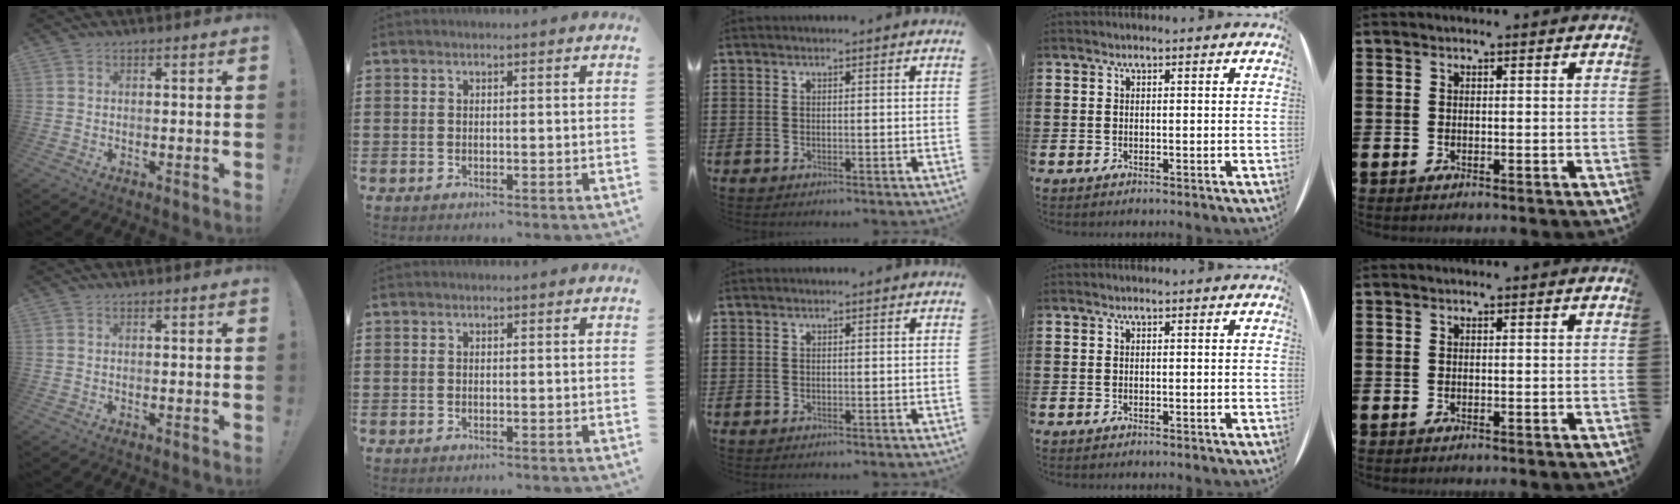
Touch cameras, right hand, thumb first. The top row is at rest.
{}